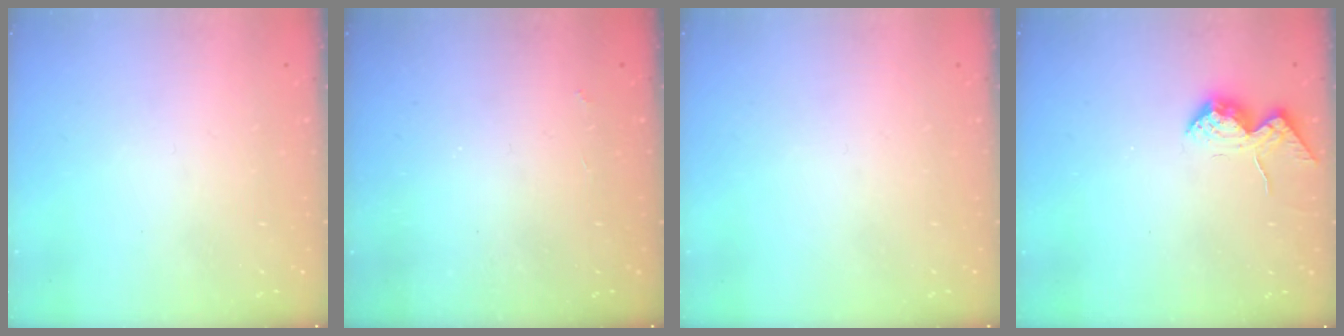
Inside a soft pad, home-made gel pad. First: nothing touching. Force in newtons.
{"total": 2.5, "press": 2.4, "slide": 0.4}
{"total": 0.0}
{"total": 10.7, "press": 10.7, "slide": 1.4}